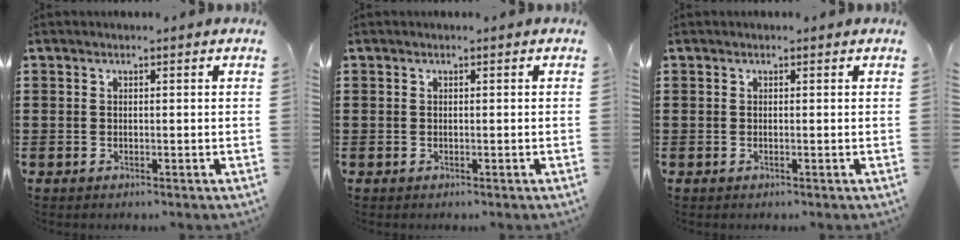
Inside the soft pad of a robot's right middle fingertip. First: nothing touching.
{"total": 0.0}
{"total": 0.0}